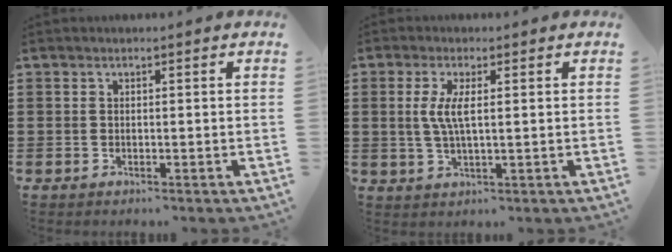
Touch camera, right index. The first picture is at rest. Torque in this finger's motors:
{"motor_torque": [0.71, 0.04, 0.39, 0.15]}